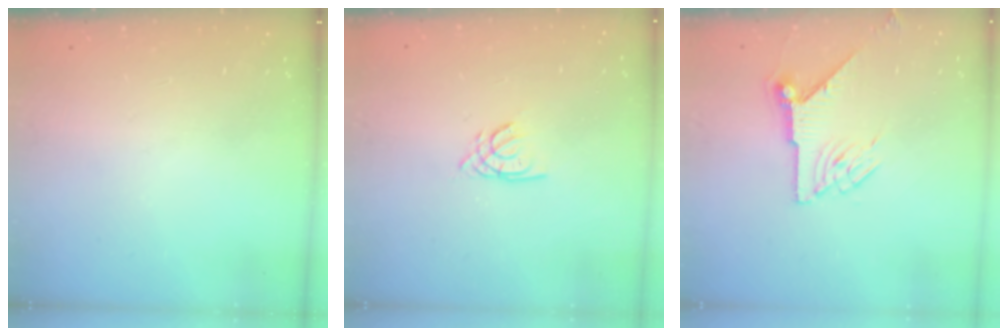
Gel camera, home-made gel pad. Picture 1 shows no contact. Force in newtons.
{"total": 1.8, "press": 1.8, "slide": 0.3}
{"total": 8.0, "press": 8.0, "slide": 0.5}